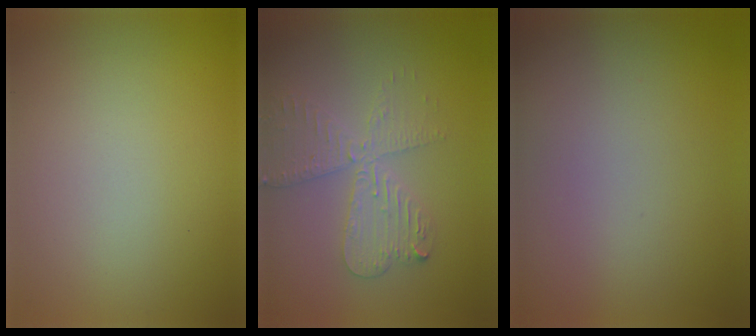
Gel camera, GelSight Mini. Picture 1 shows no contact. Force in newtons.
{"total": 4.3, "press": 3.6, "slide": 2.3}
{"total": 0.0}